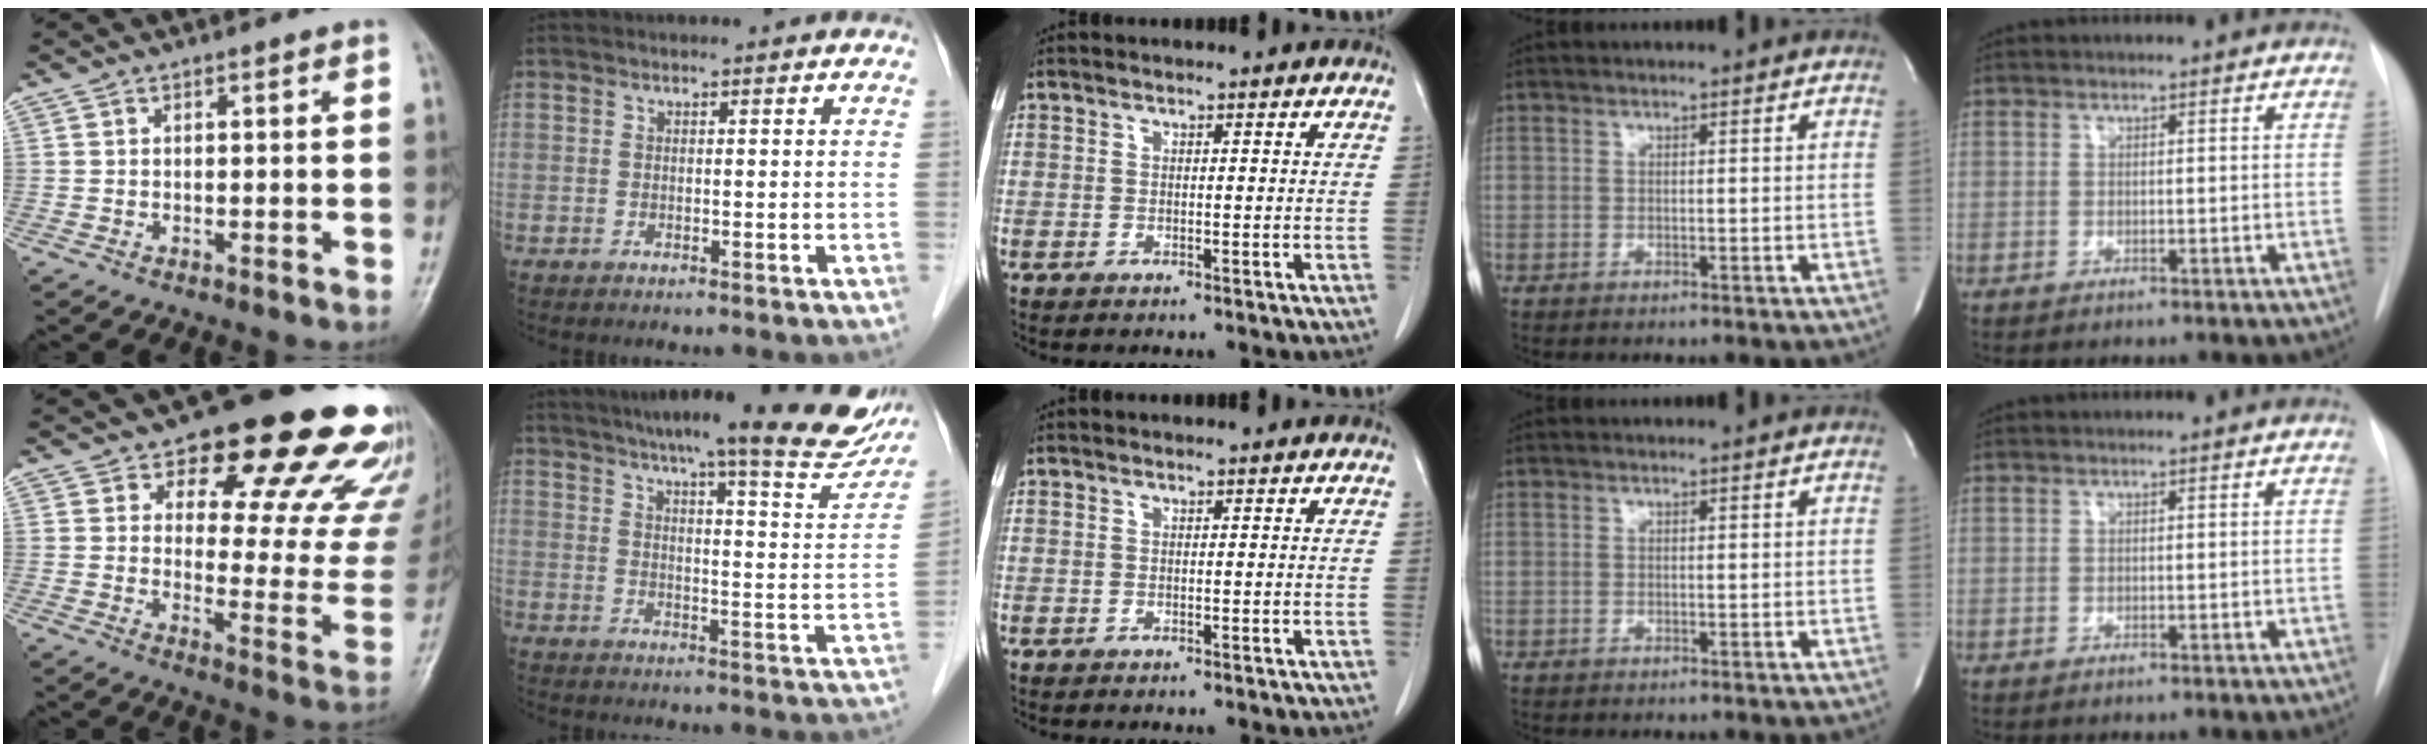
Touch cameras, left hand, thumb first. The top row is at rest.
{"thumb": {"total": 22.9, "force": [16.6, 9.2, 12.9], "torque": [-0.108, -0.090, 0.199]}, "index": {"total": 22.7, "force": [19.2, 2.6, 11.8], "torque": [-0.156, -0.031, 0.229]}}